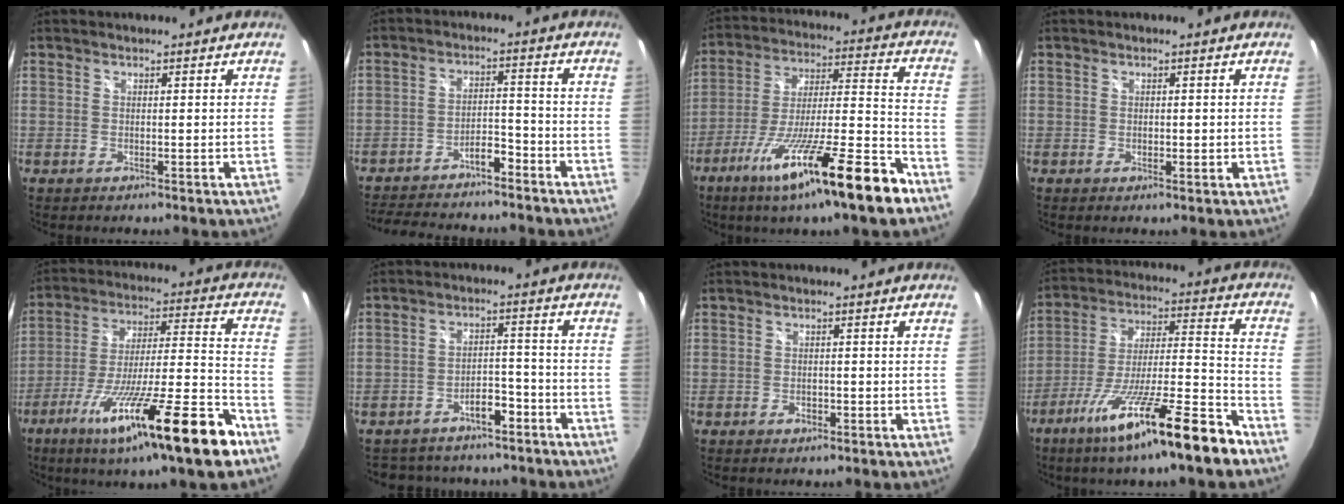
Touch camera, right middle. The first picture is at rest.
{"total": 12.3, "force": [-10.6, 3.3, 5.3], "torque": [-0.113, 0.020, -0.159]}
{"total": 22.2, "force": [-13.9, 1.7, 17.2], "torque": [-0.293, -0.035, -0.228]}
{"total": 1.0, "force": [-0.1, 0.6, 0.8], "torque": [-0.010, 0.002, -0.002]}
{"total": 24.5, "force": [-14.5, 2.2, 19.6], "torque": [-0.332, -0.050, -0.234]}
{"total": 12.9, "force": [-10.1, 6.5, 4.9], "torque": [-0.100, 0.031, -0.127]}
{"total": 1.6, "force": [-0.9, 1.1, 0.8], "torque": [-0.012, 0.002, -0.012]}
{"total": 20.8, "force": [-14.0, 1.4, 15.3], "torque": [-0.259, -0.026, -0.228]}